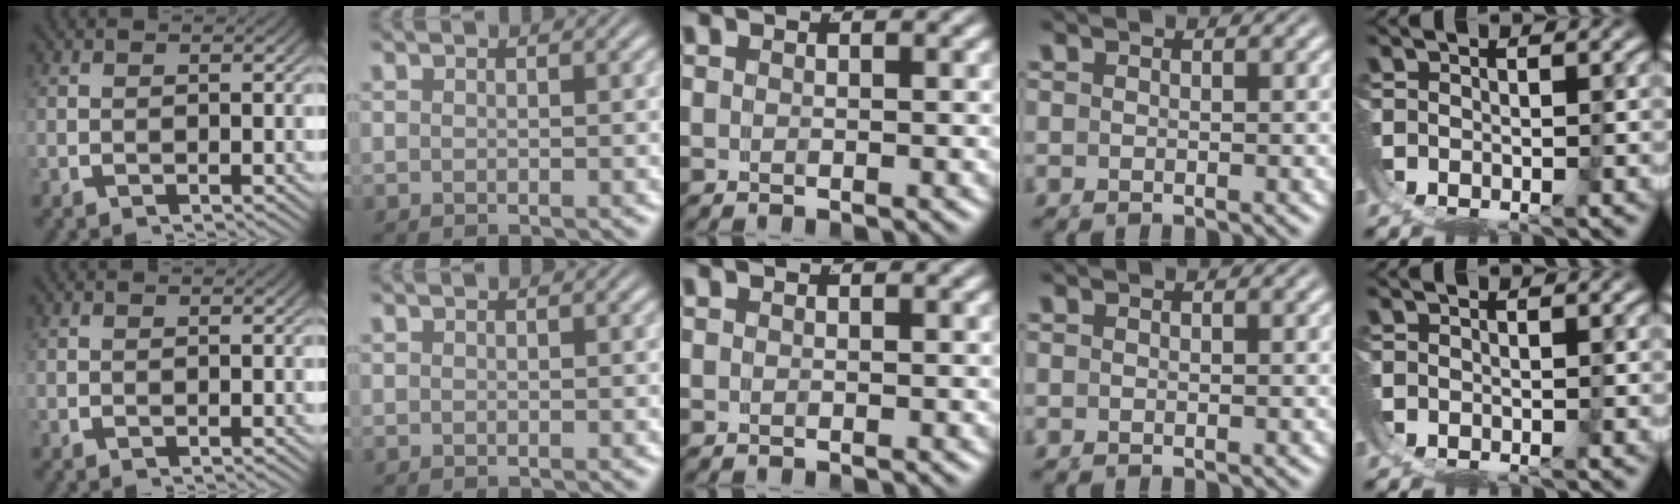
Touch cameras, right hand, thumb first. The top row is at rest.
{}